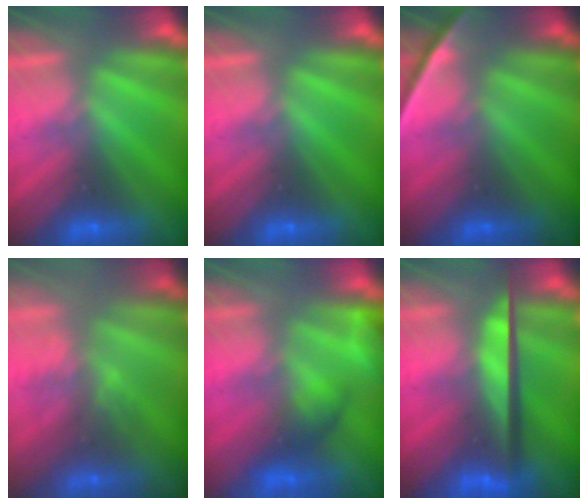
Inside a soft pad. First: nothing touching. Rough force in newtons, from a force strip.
{"total": 0.0}
{"total": 2.1}
{"total": 2.9}
{"total": 4.8}
{"total": 8.7}